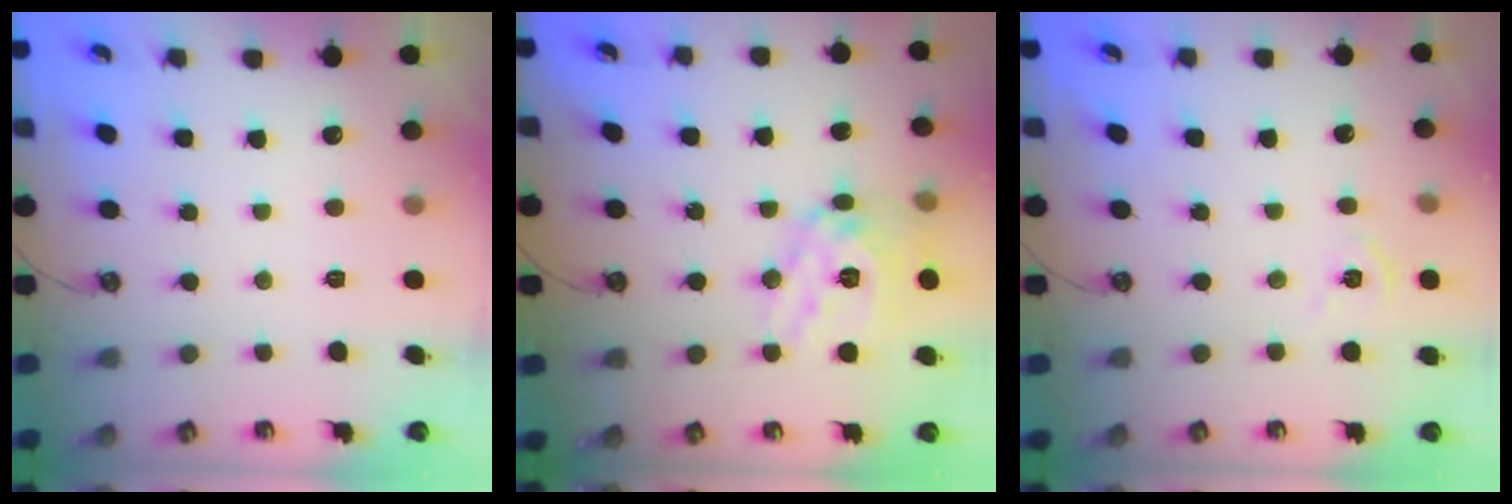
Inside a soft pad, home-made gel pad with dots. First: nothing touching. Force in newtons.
{"total": 15.6, "press": 15.5, "slide": 1.4}
{"total": 7.3, "press": 7.2, "slide": 0.7}